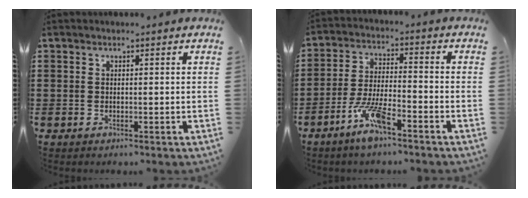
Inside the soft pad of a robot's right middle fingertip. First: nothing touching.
{"total": 7.6, "force": [-4.8, 1.6, 5.7], "torque": [-0.123, -0.003, -0.090]}